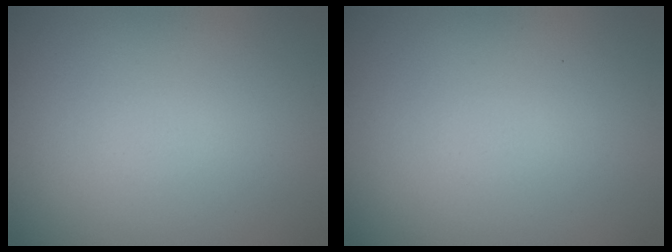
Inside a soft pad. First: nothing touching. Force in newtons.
{"total": 0.0}